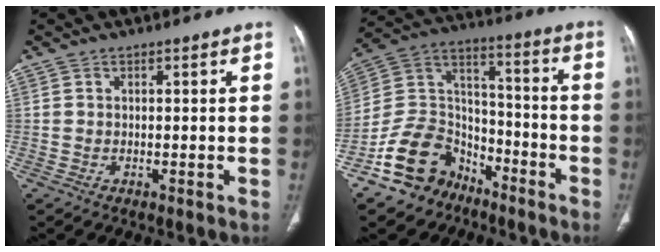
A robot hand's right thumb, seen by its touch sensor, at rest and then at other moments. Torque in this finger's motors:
{"motor_torque": [1.95, 0.29, 0.90, -1.54, 0.26]}